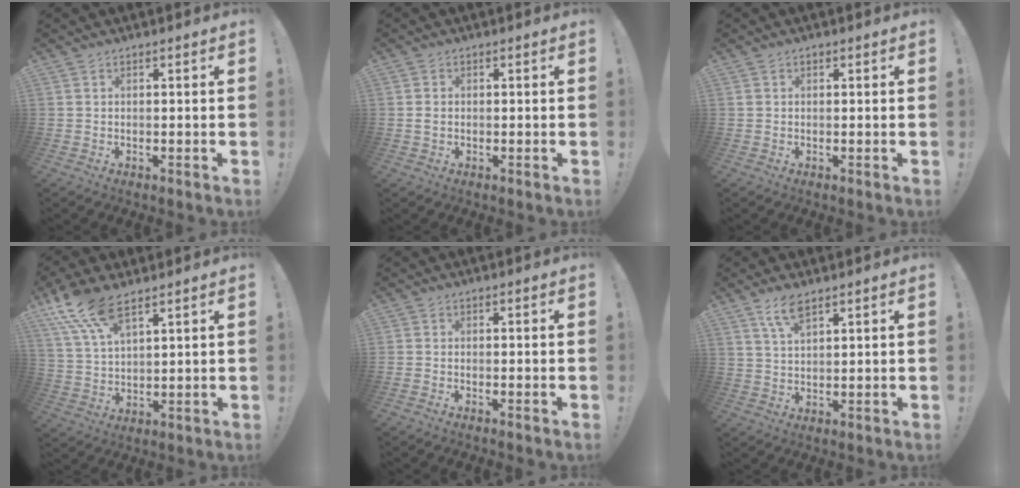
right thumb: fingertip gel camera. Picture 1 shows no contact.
{"total": 1.8, "force": [0.1, 1.3, 1.2], "torque": [-0.022, 0.006, 0.001]}
{"total": 0.8, "force": [0.3, 0.8, 0.2], "torque": [-0.008, 0.005, 0.006]}
{"total": 11.1, "force": [8.1, 3.8, 6.5], "torque": [-0.136, -0.035, 0.153]}
{"total": 1.3, "force": [-1.0, -0.3, 0.7], "torque": [-0.017, 0.001, -0.017]}
{"total": 5.8, "force": [3.8, 1.8, 4.0], "torque": [-0.085, -0.008, 0.069]}